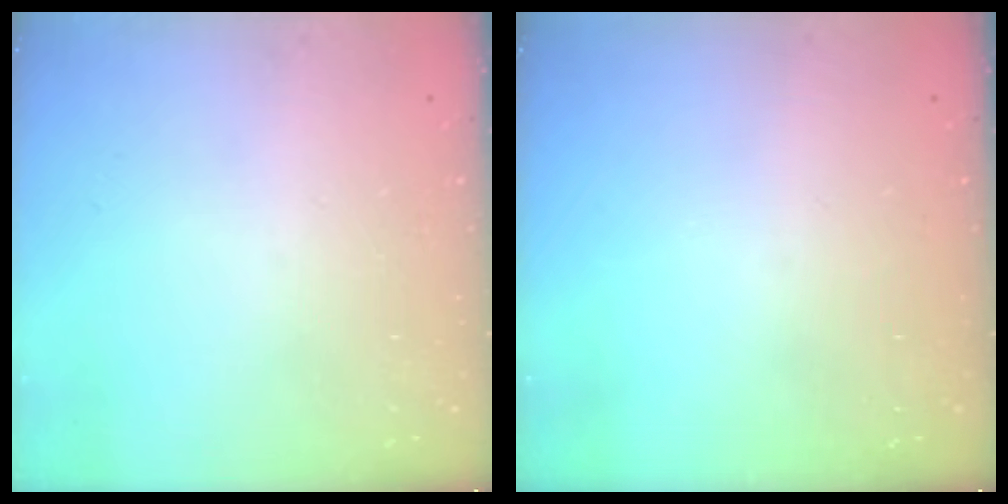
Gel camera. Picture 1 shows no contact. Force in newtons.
{"total": 0.0}